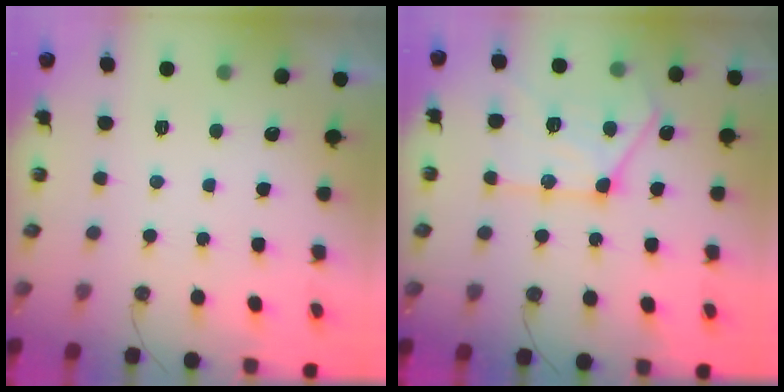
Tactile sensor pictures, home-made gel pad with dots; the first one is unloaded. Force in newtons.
{"total": 17.8, "press": 17.8, "slide": 1.6}